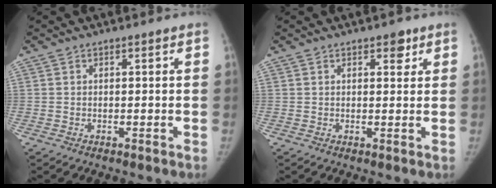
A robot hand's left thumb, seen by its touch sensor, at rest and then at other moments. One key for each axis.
{"total": 2.5, "fx": 1.4, "fy": 1.5, "fz": 1.4, "tx": -0.001, "ty": -0.005, "tz": 0.018}